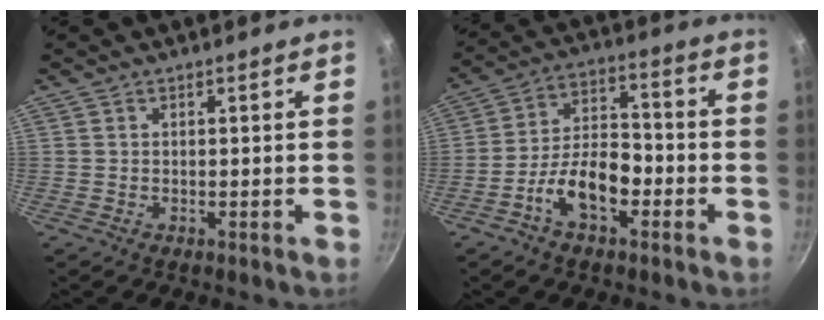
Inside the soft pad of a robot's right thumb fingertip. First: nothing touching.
{"total": 11.1, "force": [-4.7, 5.9, 8.1], "torque": [-0.121, 0.051, -0.089]}